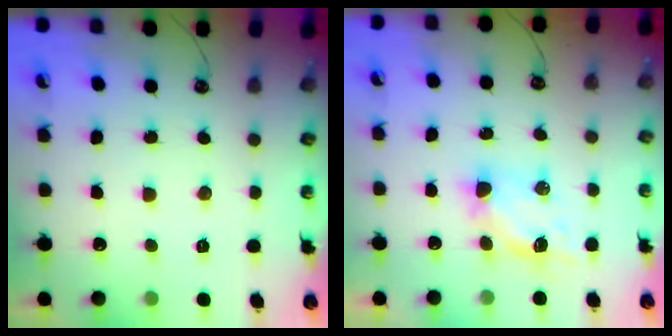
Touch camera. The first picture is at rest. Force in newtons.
{"total": 5.7, "press": 5.7, "slide": 0.3}